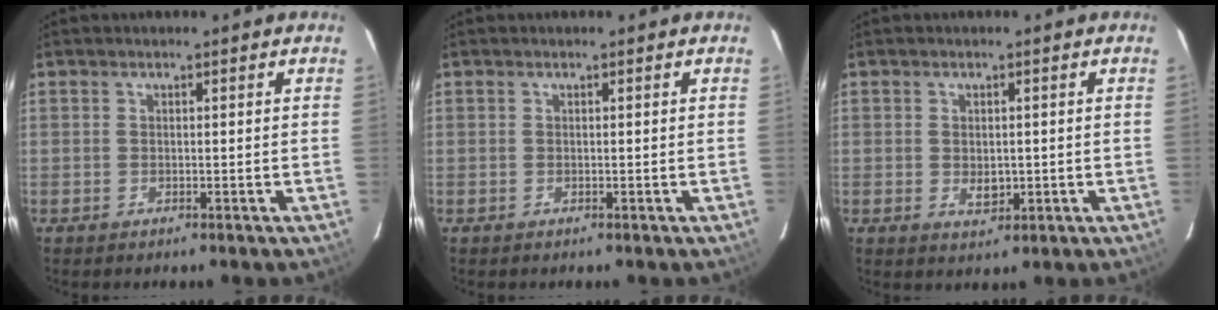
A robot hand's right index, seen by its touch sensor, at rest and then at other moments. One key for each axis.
{"total": 0.0}
{"total": 3.1, "fx": -0.4, "fy": 2.1, "fz": 2.3, "tx": -0.037, "ty": -0.004, "tz": -0.001}